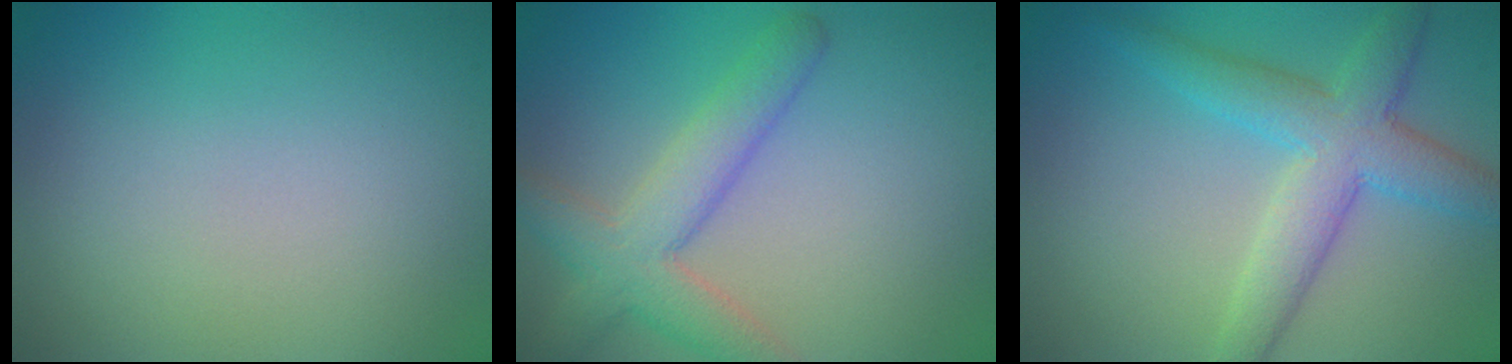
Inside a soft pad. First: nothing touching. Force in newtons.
{"total": 5.0, "press": 5.0, "slide": 0.3}
{"total": 5.4, "press": 5.4, "slide": 0.1}